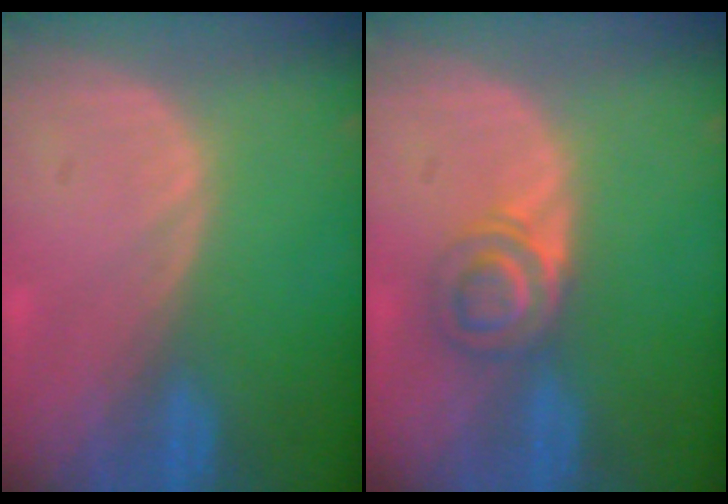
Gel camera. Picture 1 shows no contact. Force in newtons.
{"total": 4.4, "press": 4.3, "slide": 0.9}